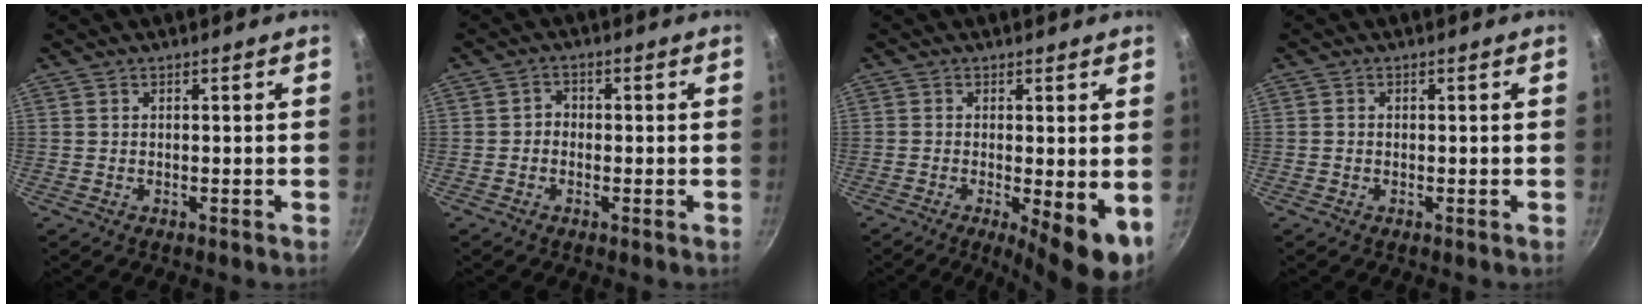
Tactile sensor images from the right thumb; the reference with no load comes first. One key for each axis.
{"total": 2.0, "fx": -0.4, "fy": 1.8, "fz": 0.9, "tx": -0.002, "ty": 0.010, "tz": -0.012}
{"total": 8.2, "fx": -1.5, "fy": 2.2, "fz": 7.7, "tx": -0.103, "ty": -0.010, "tz": -0.014}
{"total": 0.6, "fx": -0.1, "fy": 0.5, "fz": 0.2, "tx": -0.003, "ty": 0.002, "tz": -0.003}